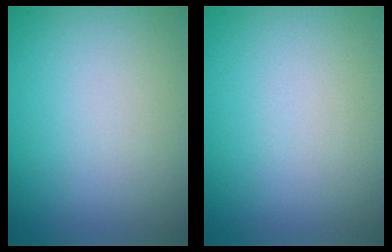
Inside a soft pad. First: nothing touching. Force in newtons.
{"total": 0.0}